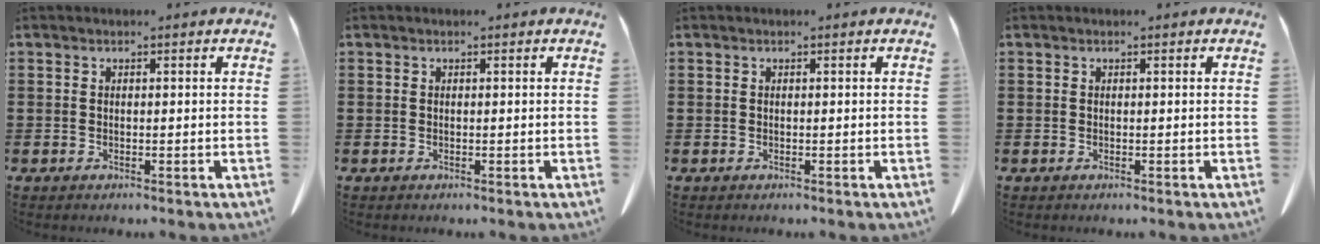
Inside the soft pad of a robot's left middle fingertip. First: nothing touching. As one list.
[{"total": 0.0}, {"total": 0.0}, {"total": 0.0}]